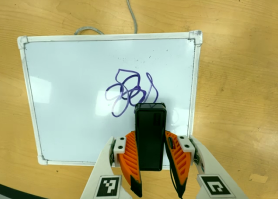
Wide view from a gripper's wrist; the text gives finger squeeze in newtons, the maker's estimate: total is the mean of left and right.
{"total": 4.0, "left": 2.6, "right": 5.4}